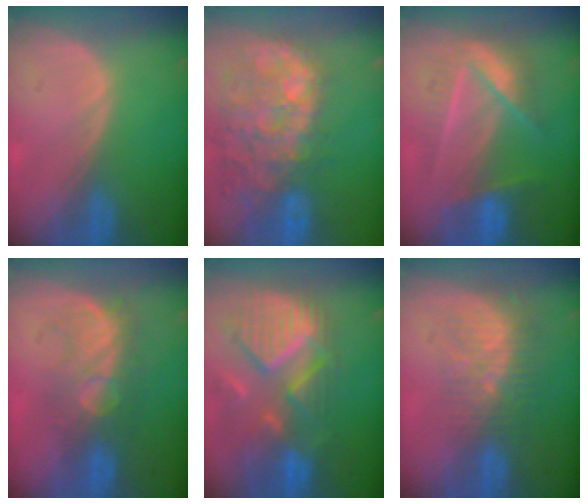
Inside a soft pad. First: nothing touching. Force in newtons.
{"total": 14.1, "press": 11.6, "slide": 8.0}
{"total": 7.3, "press": 7.3, "slide": 0.2}
{"total": 7.8, "press": 7.7, "slide": 1.5}
{"total": 12.1, "press": 10.5, "slide": 6.0}
{"total": 8.9, "press": 7.5, "slide": 4.8}